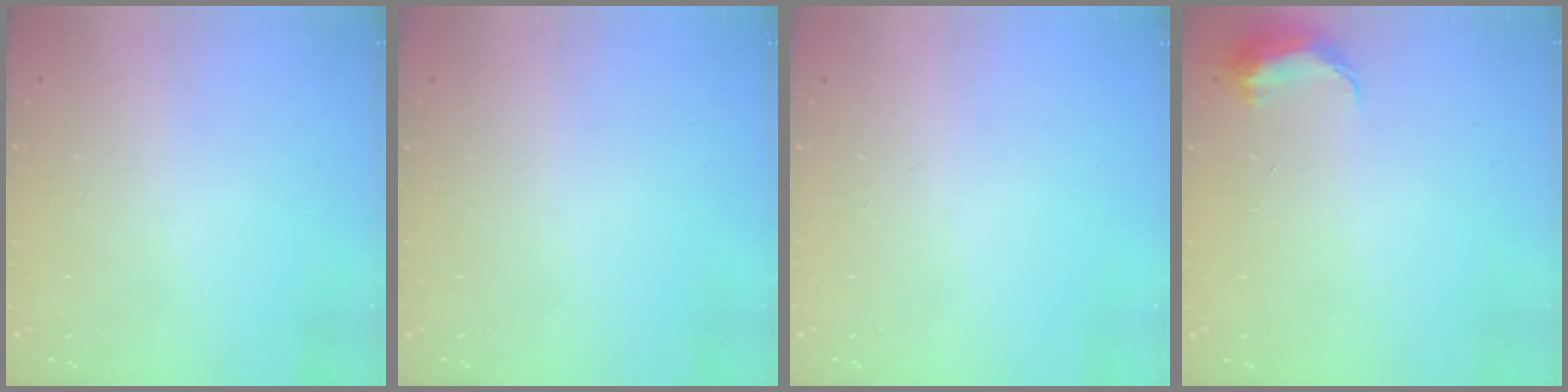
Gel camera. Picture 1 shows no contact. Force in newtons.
{"total": 0.0}
{"total": 0.0}
{"total": 7.0, "press": 6.9, "slide": 0.6}